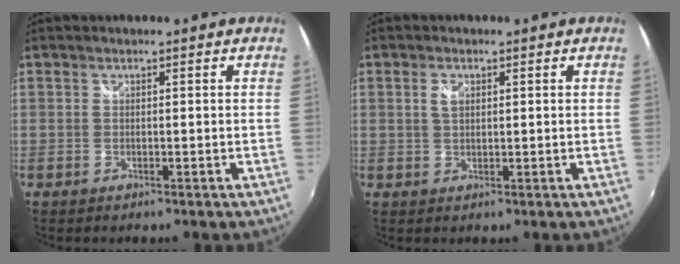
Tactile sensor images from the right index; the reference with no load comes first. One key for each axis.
{"total": 2.1, "fx": 0.6, "fy": 1.2, "fz": 1.6, "tx": -0.029, "ty": 0.002, "tz": 0.011}